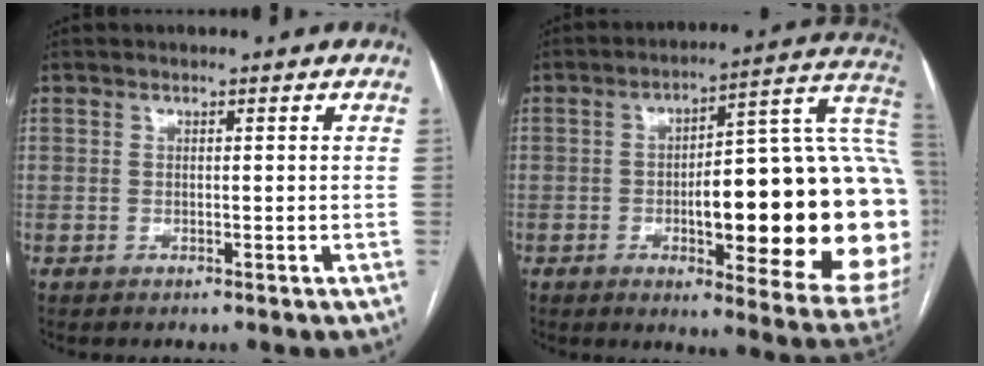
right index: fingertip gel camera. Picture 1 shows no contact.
{"total": 30.6, "force": [-2.2, 6.0, 29.9], "torque": [-0.310, 0.030, -0.025]}